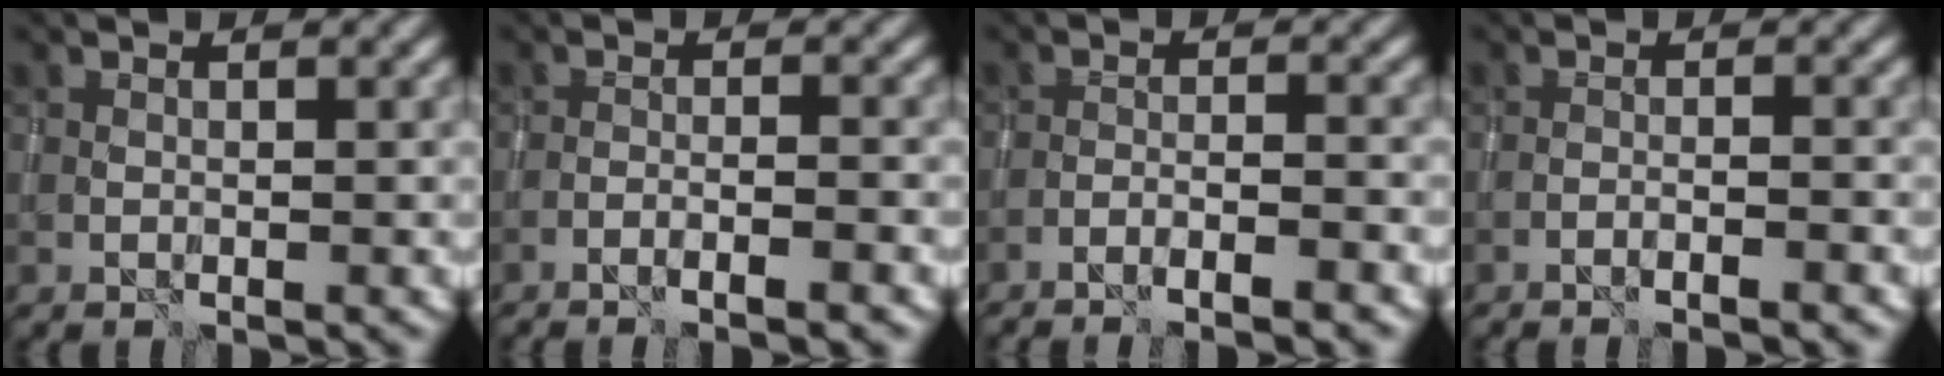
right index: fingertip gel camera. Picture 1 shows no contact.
{"total": 3.2, "force": [-2.3, 0.4, 2.1], "torque": [-0.032, 0.009, -0.047]}
{"total": 4.1, "force": [-3.3, 0.5, 2.4], "torque": [-0.039, 0.006, -0.059]}
{"total": 2.2, "force": [-1.8, 0.3, 1.3], "torque": [-0.019, 0.009, -0.037]}